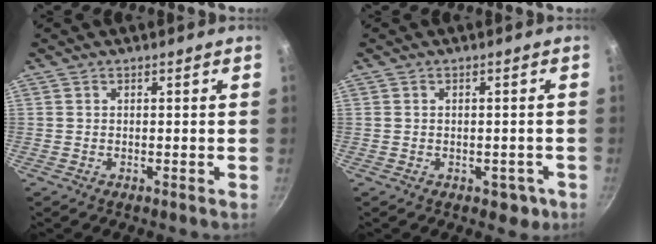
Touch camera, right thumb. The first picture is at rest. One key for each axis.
{"total": 3.2, "fx": -1.2, "fy": 2.3, "fz": 1.9, "tx": -0.006, "ty": 0.017, "tz": -0.001}